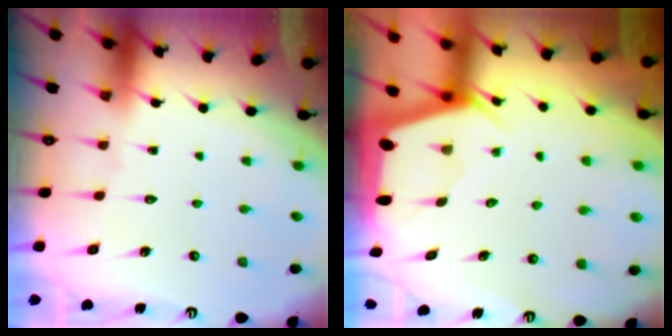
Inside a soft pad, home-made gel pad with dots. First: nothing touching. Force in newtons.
{"total": 1.9, "press": 1.9, "slide": 0.3}